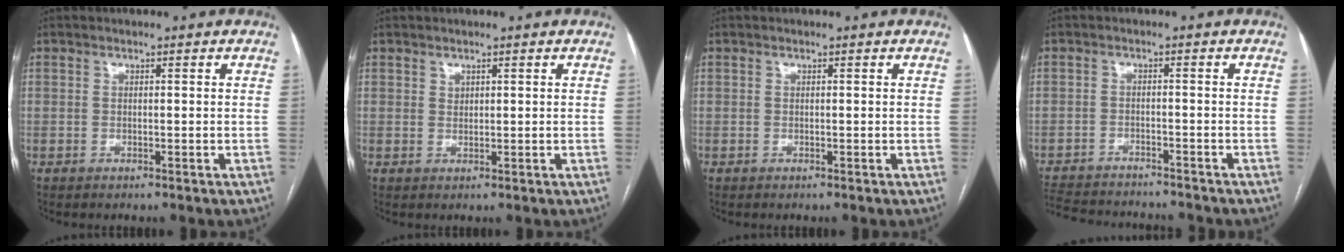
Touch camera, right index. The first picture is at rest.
{"total": 0.8, "force": [0.6, 0.6, 0.2], "torque": [0.001, -0.003, 0.009]}
{"total": 0.0}
{"total": 14.0, "force": [-12.9, 2.8, 4.6], "torque": [-0.103, -0.007, -0.185]}